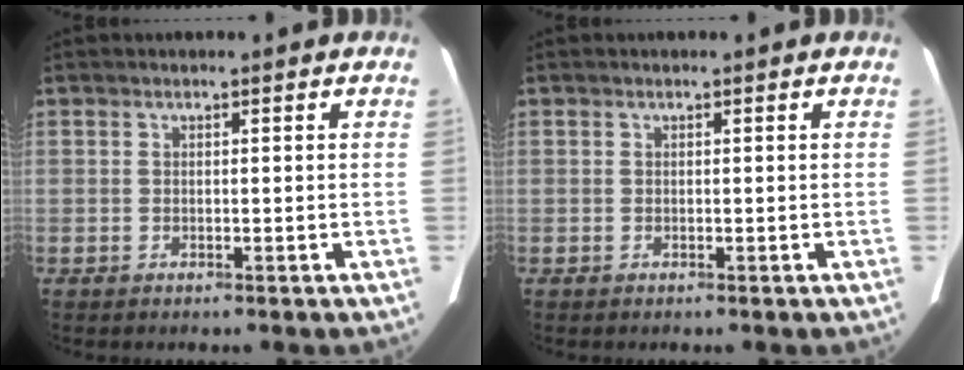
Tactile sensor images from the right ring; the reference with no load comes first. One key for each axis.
{"total": 0.0}